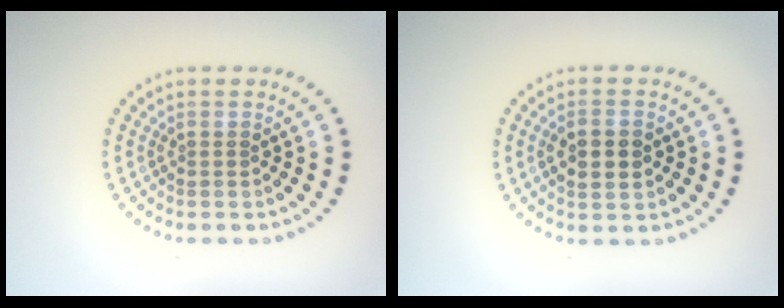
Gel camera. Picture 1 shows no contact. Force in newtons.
{"total": 2.7, "press": 2.7, "slide": 0.3}